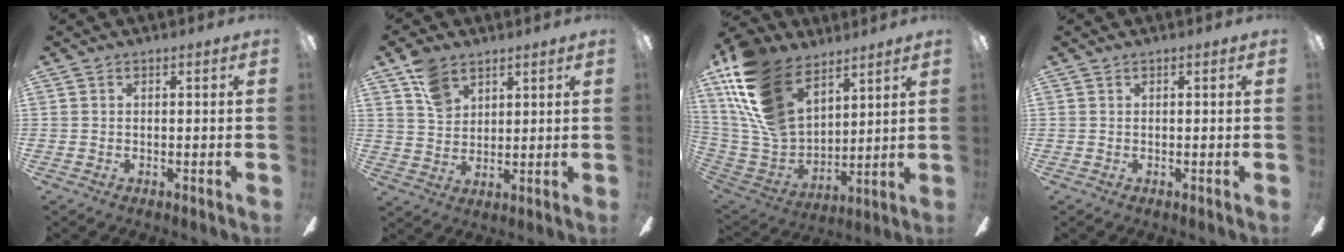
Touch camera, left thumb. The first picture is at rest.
{"total": 8.1, "force": [5.2, 5.0, 3.5], "torque": [-0.062, -0.013, 0.099]}
{"total": 21.7, "force": [12.4, 12.7, 12.5], "torque": [-0.290, -0.057, 0.231]}
{"total": 0.0}